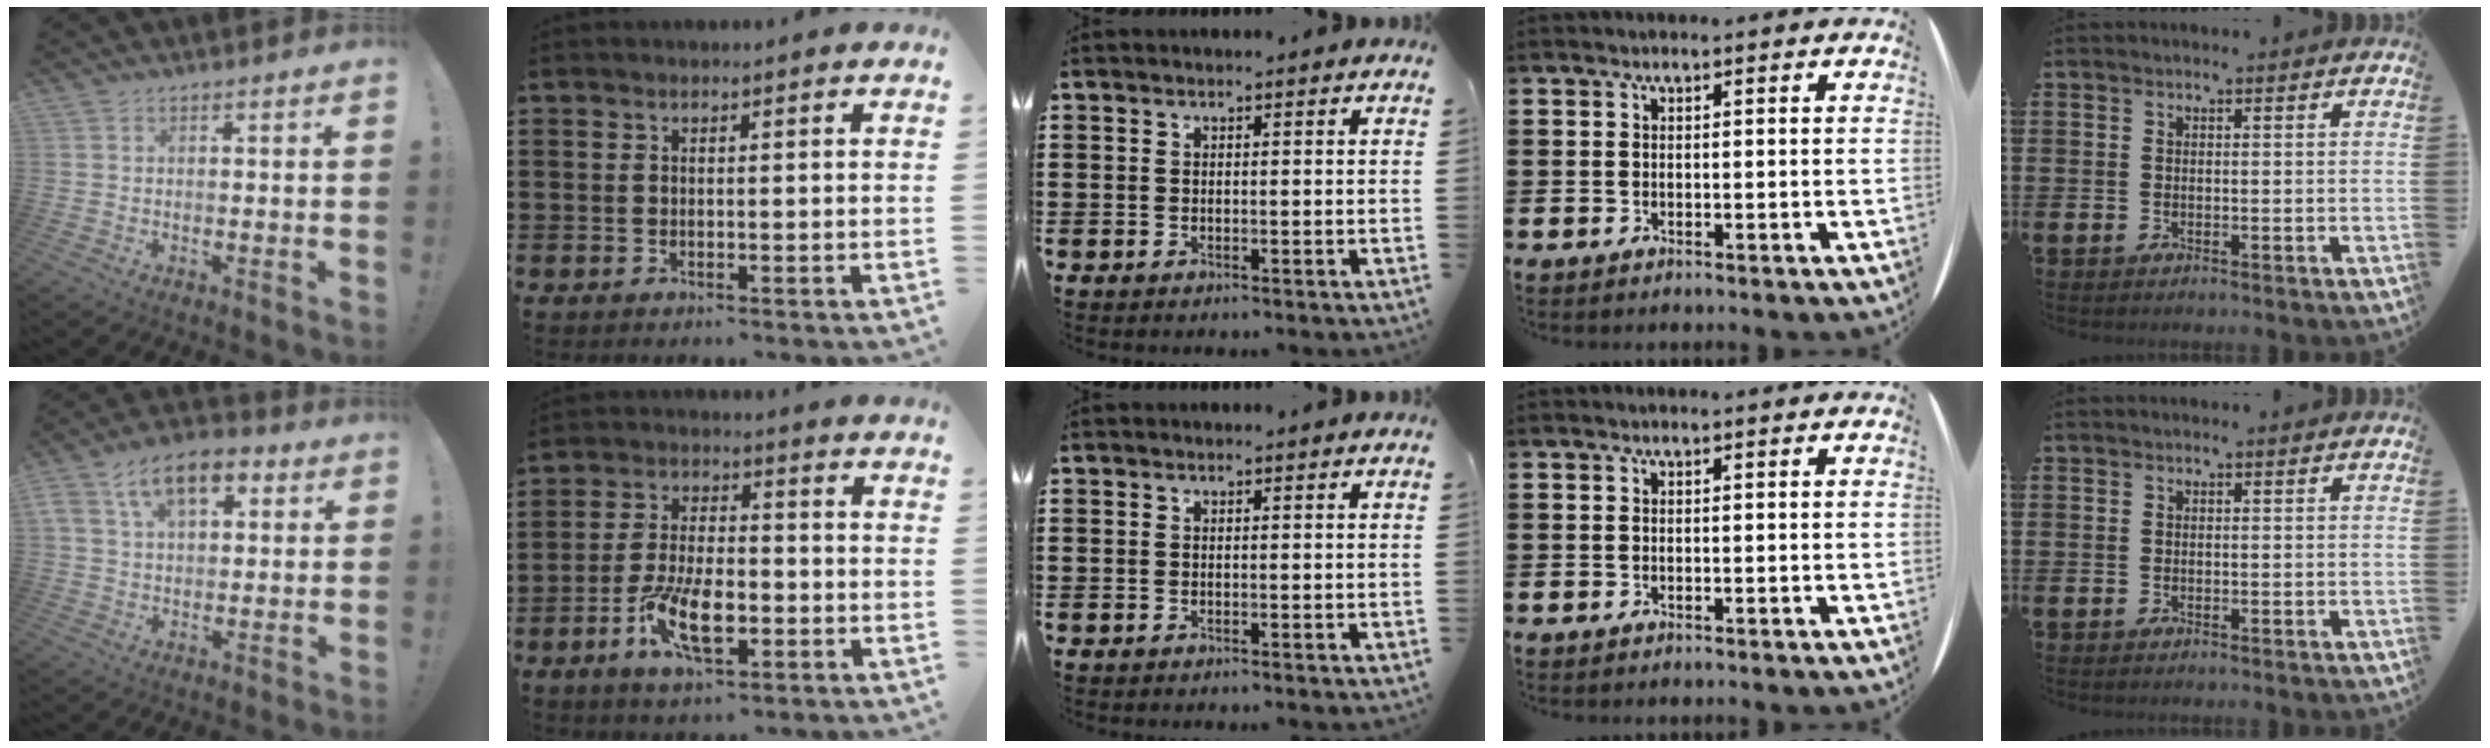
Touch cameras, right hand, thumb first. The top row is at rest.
{"thumb": {"total": 12.5, "force": [5.4, 7.4, 8.5], "torque": [-0.142, -0.006, 0.100]}, "index": {"total": 9.5, "force": [-3.6, 4.2, 7.7], "torque": [-0.171, -0.007, -0.067]}}